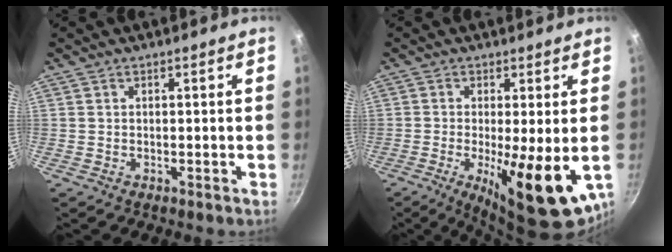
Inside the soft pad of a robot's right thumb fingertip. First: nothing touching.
{"total": 14.1, "force": [-2.7, 3.7, 13.4], "torque": [-0.196, -0.012, -0.032]}